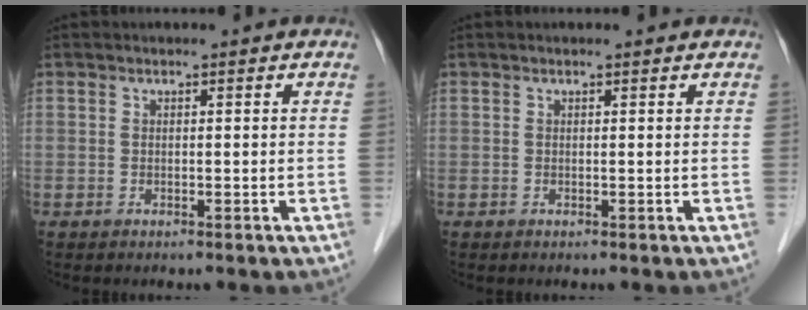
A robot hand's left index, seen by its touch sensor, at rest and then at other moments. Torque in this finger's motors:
{"motor_torque": [0.09, -0.05, -0.10, -0.07]}